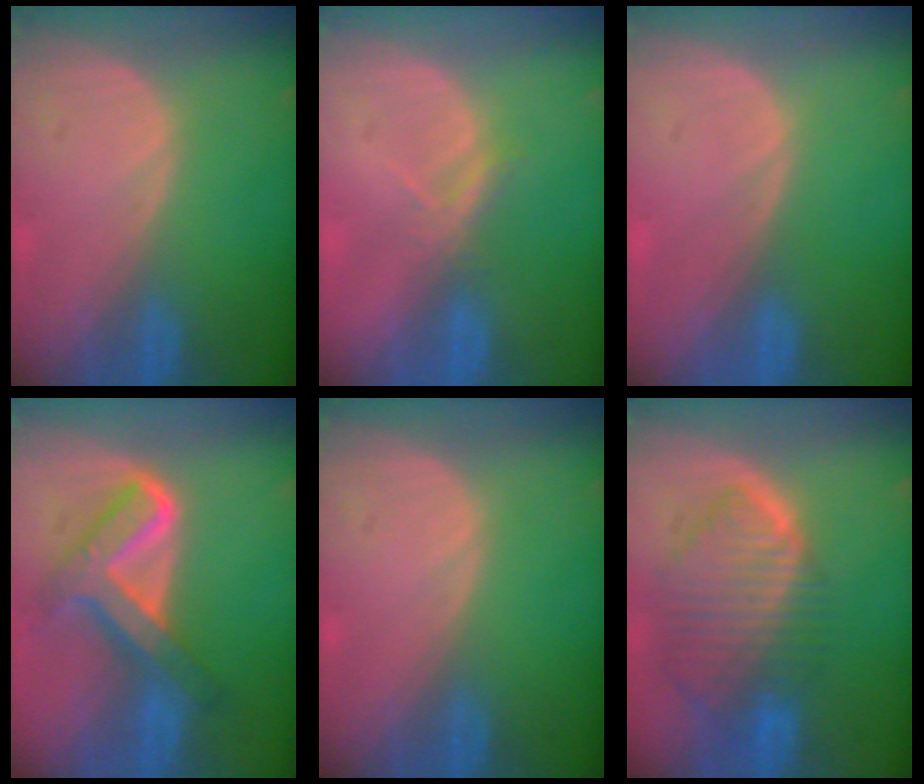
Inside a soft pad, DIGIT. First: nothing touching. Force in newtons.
{"total": 2.1, "press": 1.9, "slide": 0.9}
{"total": 0.0}
{"total": 8.4, "press": 8.4, "slide": 0.7}
{"total": 0.0}
{"total": 10.0, "press": 8.5, "slide": 5.2}